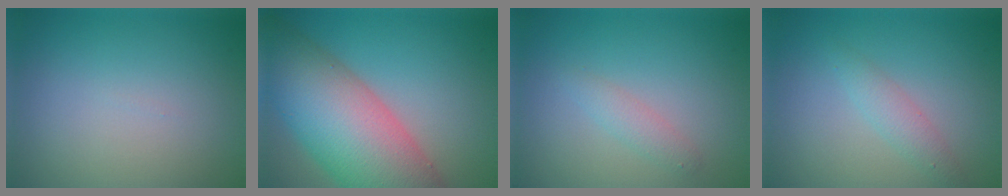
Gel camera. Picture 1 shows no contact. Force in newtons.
{"total": 13.6, "press": 13.6, "slide": 0.7}
{"total": 1.5, "press": 1.5, "slide": 0.0}
{"total": 1.7, "press": 1.7, "slide": 0.0}